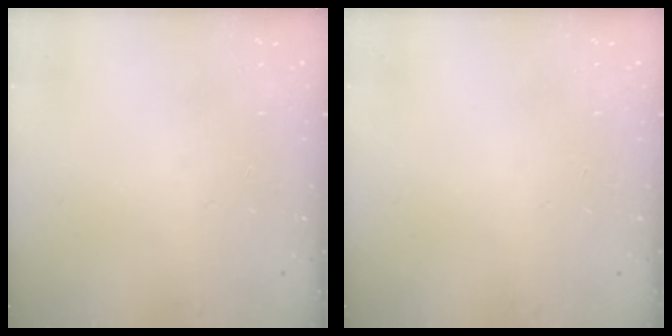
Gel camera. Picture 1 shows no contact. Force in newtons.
{"total": 0.0}